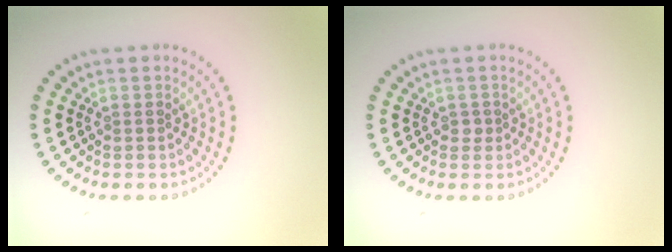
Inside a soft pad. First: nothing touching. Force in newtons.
{"total": 0.6, "press": 0.5, "slide": 0.3}